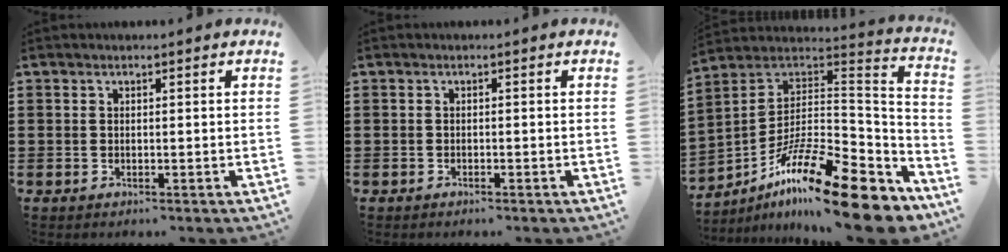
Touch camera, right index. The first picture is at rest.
{"total": 0.5, "force": [-0.5, 0.1, 0.1], "torque": [-0.004, -0.001, -0.010]}
{"total": 19.7, "force": [-12.9, 4.4, 14.3], "torque": [-0.233, 0.039, -0.220]}